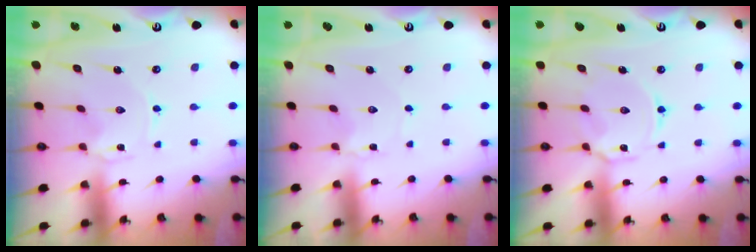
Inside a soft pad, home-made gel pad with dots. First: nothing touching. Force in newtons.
{"total": 0.0}
{"total": 5.7, "press": 5.6, "slide": 0.5}